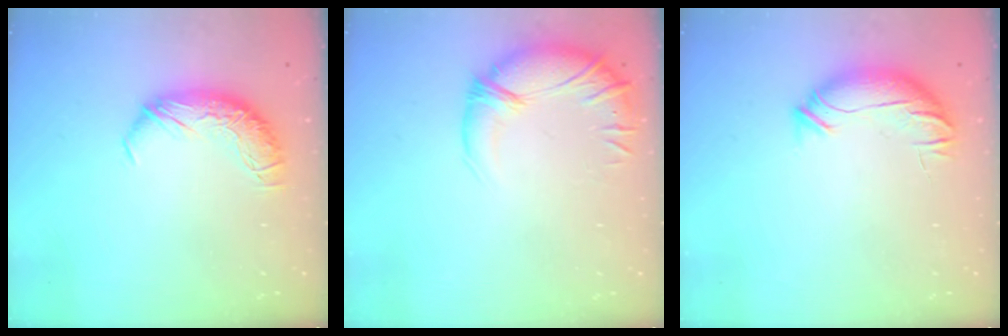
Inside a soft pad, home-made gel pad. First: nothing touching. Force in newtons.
{"total": 3.1, "press": 1.7, "slide": 2.7}
{"total": 3.9, "press": 3.5, "slide": 1.8}